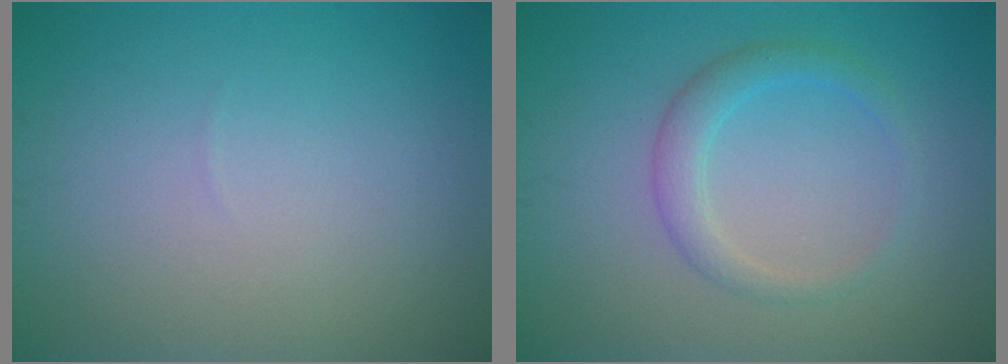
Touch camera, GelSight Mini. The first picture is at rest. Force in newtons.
{"total": 2.5, "press": 2.5, "slide": 0.1}